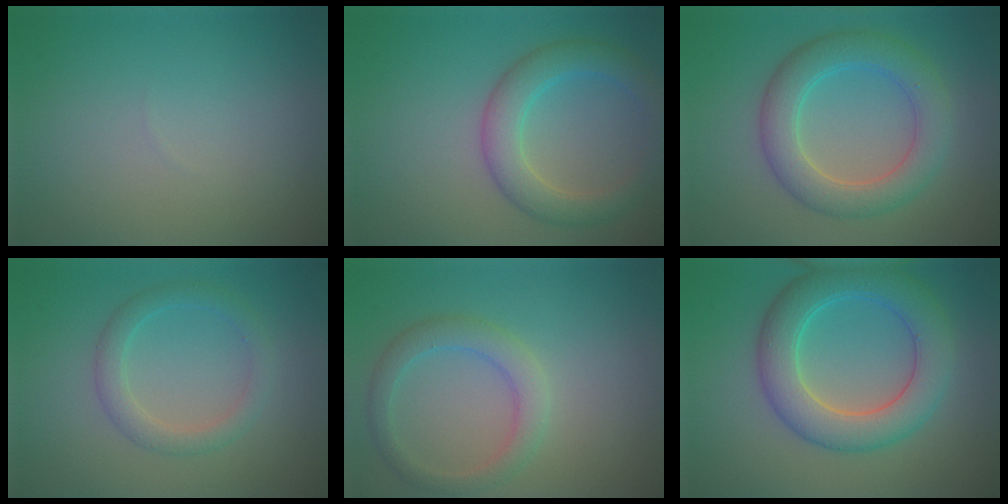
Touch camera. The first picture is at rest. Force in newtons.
{"total": 4.4, "press": 4.4, "slide": 0.0}
{"total": 5.4, "press": 5.4, "slide": 0.2}
{"total": 2.4, "press": 2.4, "slide": 0.2}
{"total": 2.9, "press": 2.9, "slide": 0.1}
{"total": 6.6, "press": 6.6, "slide": 0.3}